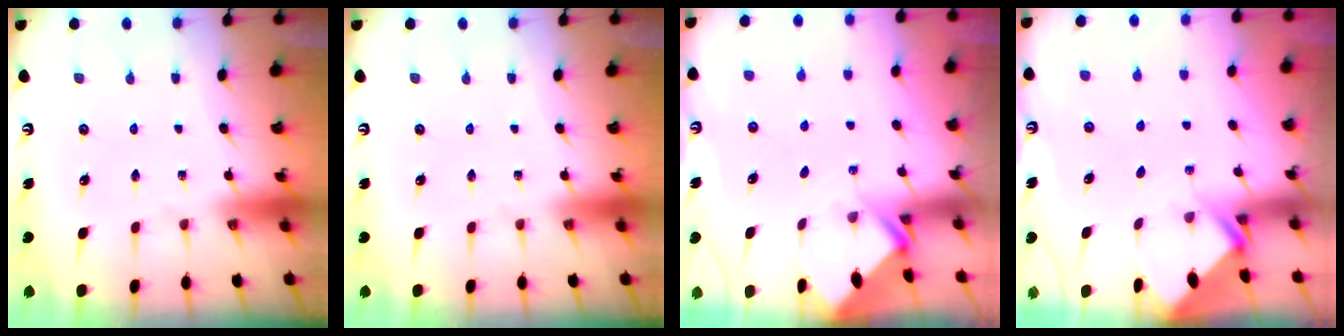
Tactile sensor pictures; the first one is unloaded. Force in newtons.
{"total": 0.0}
{"total": 2.1, "press": 2.1, "slide": 0.1}
{"total": 2.9, "press": 2.9, "slide": 0.2}